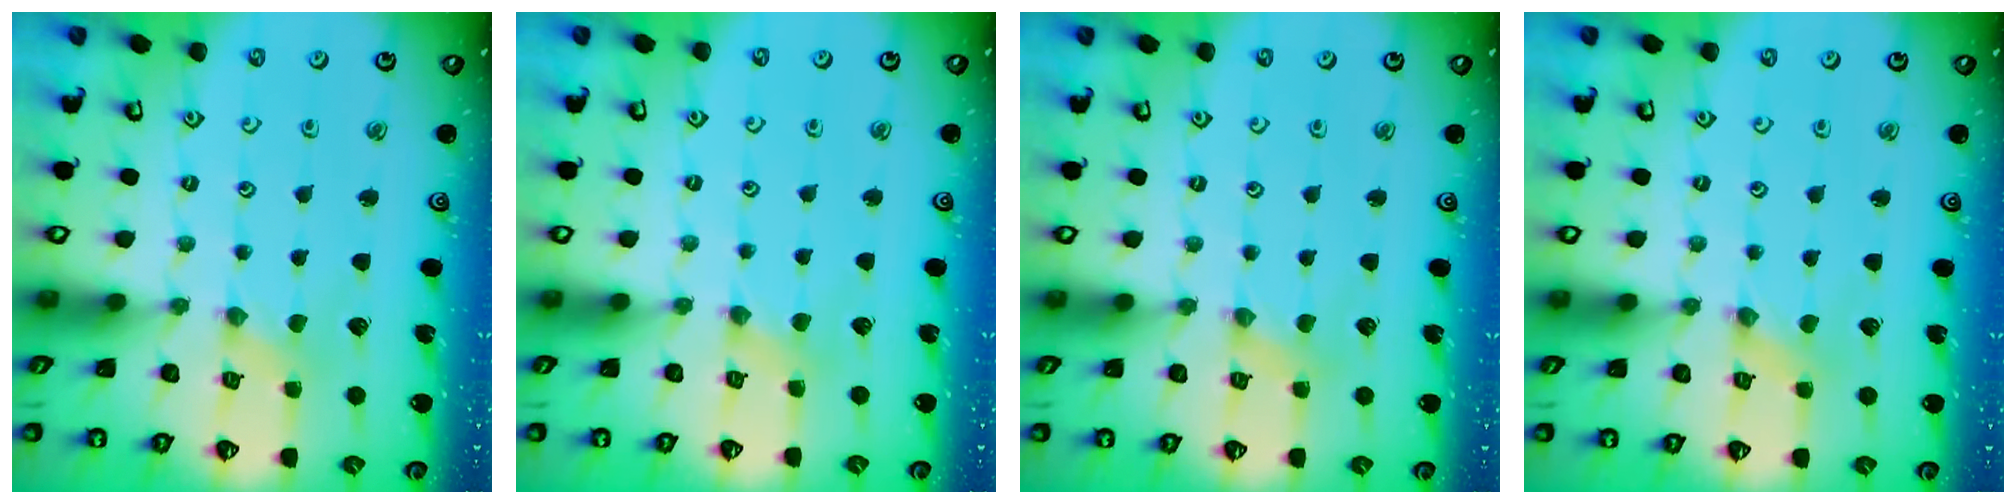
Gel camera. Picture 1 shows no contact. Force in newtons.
{"total": 2.0, "press": 2.0, "slide": 0.4}
{"total": 2.2, "press": 2.2, "slide": 0.4}
{"total": 0.0}